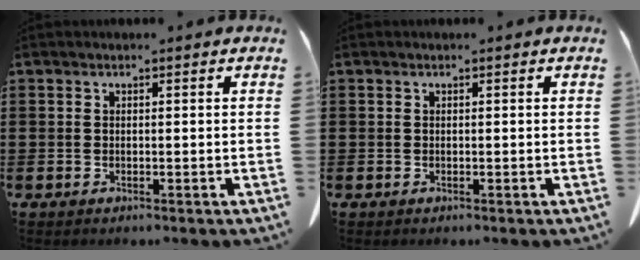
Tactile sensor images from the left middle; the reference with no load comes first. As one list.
[{"total": 0.0}]